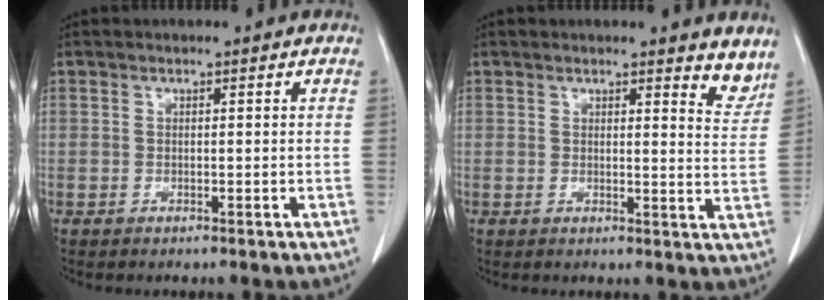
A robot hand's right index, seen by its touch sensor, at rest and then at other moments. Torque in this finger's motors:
{"motor_torque": [-0.07, 0.08, -0.03, -0.01]}